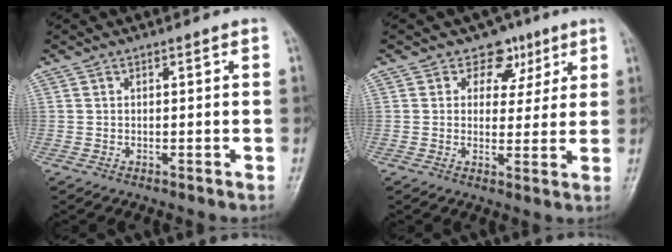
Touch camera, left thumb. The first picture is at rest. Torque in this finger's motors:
{"motor_torque": [-0.13, 0.10, -0.32, -0.25, -0.04]}